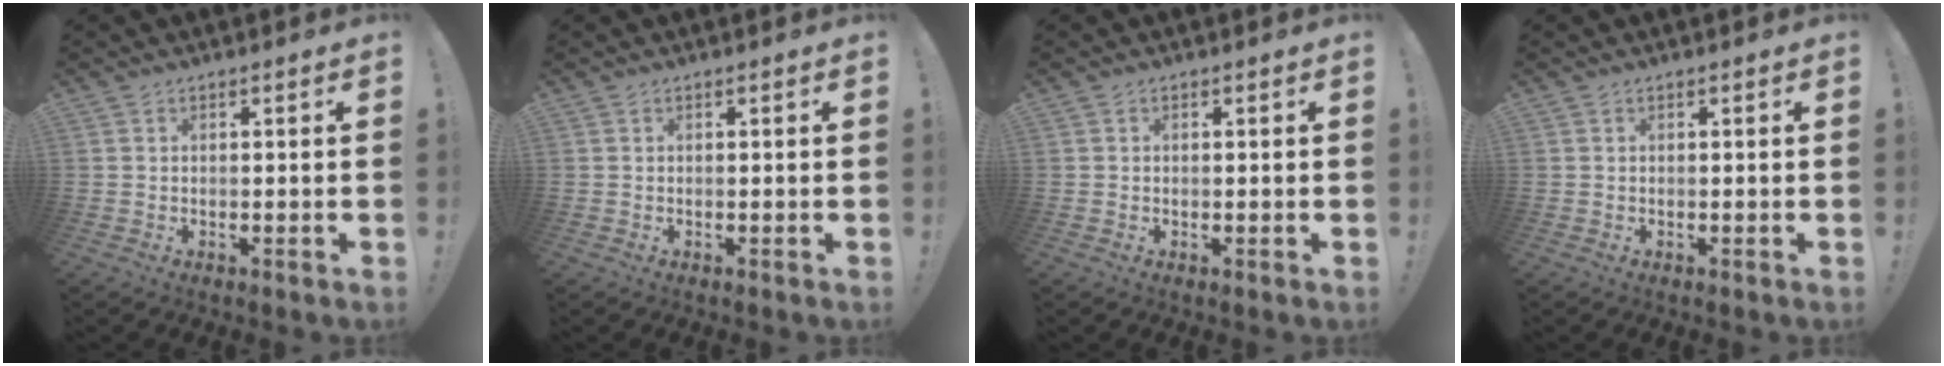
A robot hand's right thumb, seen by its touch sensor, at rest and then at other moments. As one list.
[{"total": 0.0}, {"total": 0.0}, {"total": 0.0}]